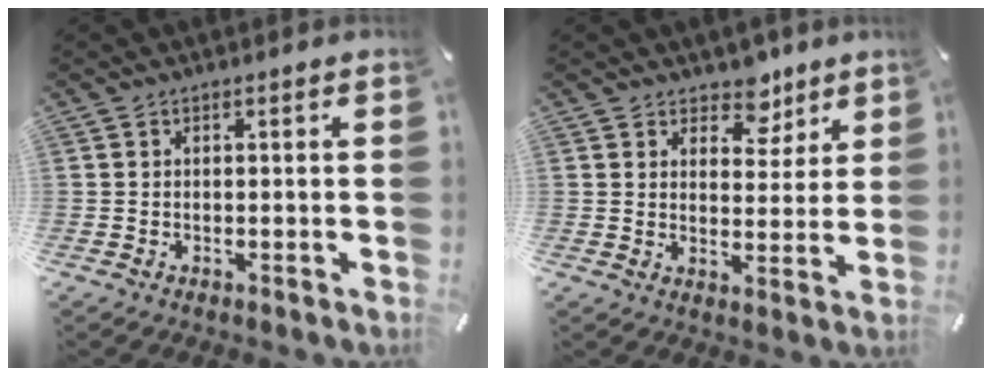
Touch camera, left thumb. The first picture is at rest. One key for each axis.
{"total": 7.7, "fx": 5.7, "fy": 5.0, "fz": 1.6, "tx": -0.005, "ty": -0.043, "tz": 0.097}